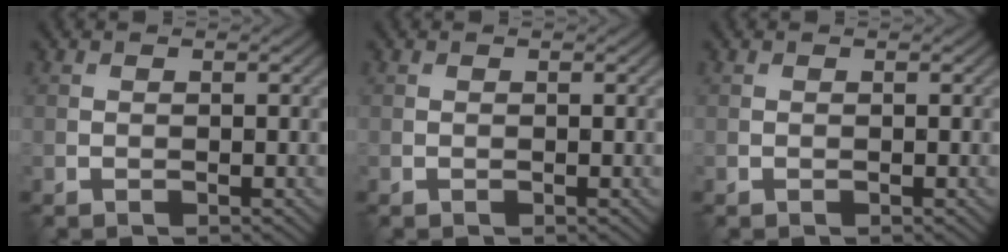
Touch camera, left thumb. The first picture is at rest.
{"total": 0.0}
{"total": 0.0}